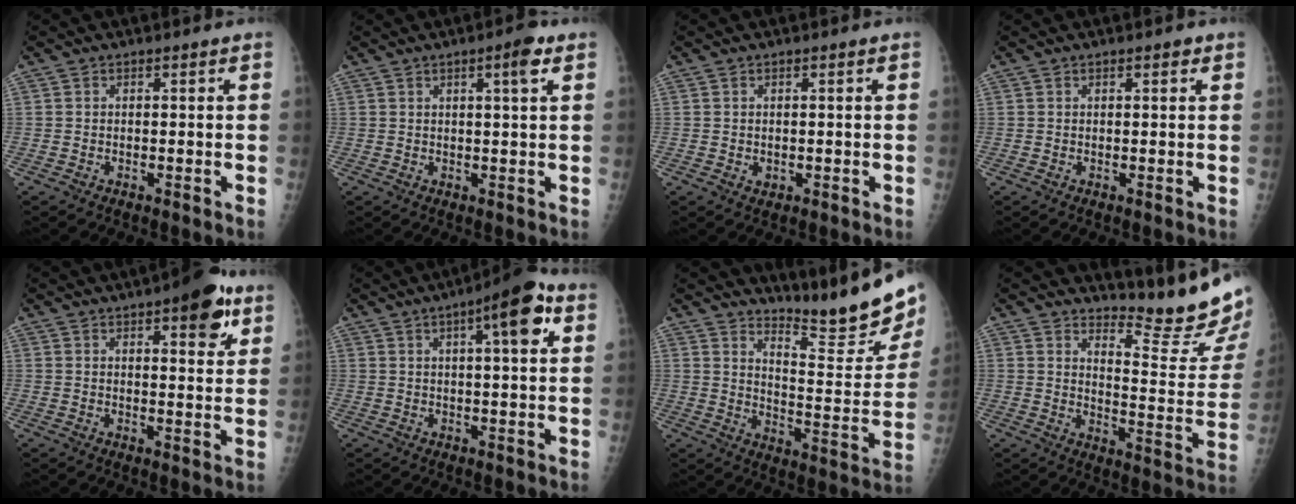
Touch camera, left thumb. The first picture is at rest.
{"total": 4.2, "force": [2.0, 0.4, 3.6], "torque": [-0.054, -0.007, 0.029]}
{"total": 1.0, "force": [0.0, 0.7, 0.8], "torque": [-0.007, 0.000, 0.005]}
{"total": 1.2, "force": [0.7, 0.3, 1.0], "torque": [-0.014, 0.000, 0.008]}
{"total": 10.1, "force": [5.4, 3.3, 7.8], "torque": [-0.081, -0.020, 0.066]}
{"total": 10.5, "force": [4.1, 2.5, 9.4], "torque": [-0.128, 0.006, 0.053]}
{"total": 17.3, "force": [15.2, 1.8, 8.0], "torque": [-0.091, -0.146, 0.217]}
{"total": 15.2, "force": [13.9, 0.9, 6.2], "torque": [-0.067, -0.164, 0.182]}